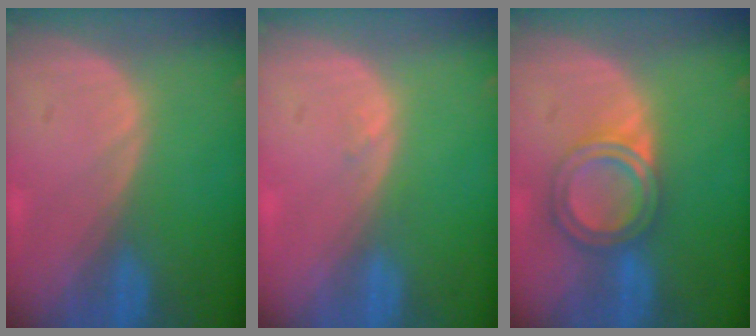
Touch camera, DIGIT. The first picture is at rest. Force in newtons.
{"total": 0.7, "press": 0.6, "slide": 0.3}
{"total": 5.9, "press": 5.4, "slide": 2.4}